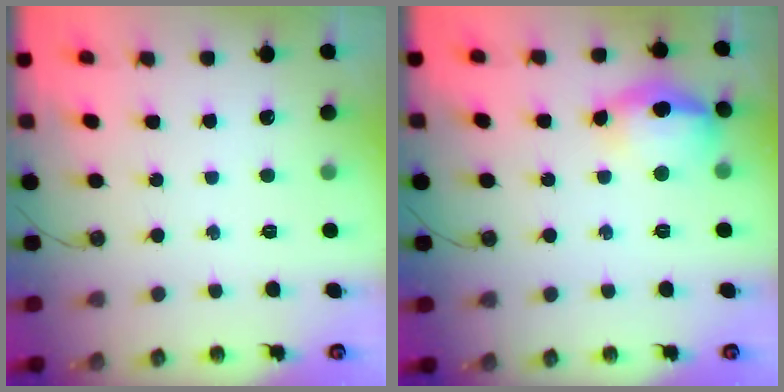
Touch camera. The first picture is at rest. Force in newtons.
{"total": 14.1, "press": 14.0, "slide": 1.9}